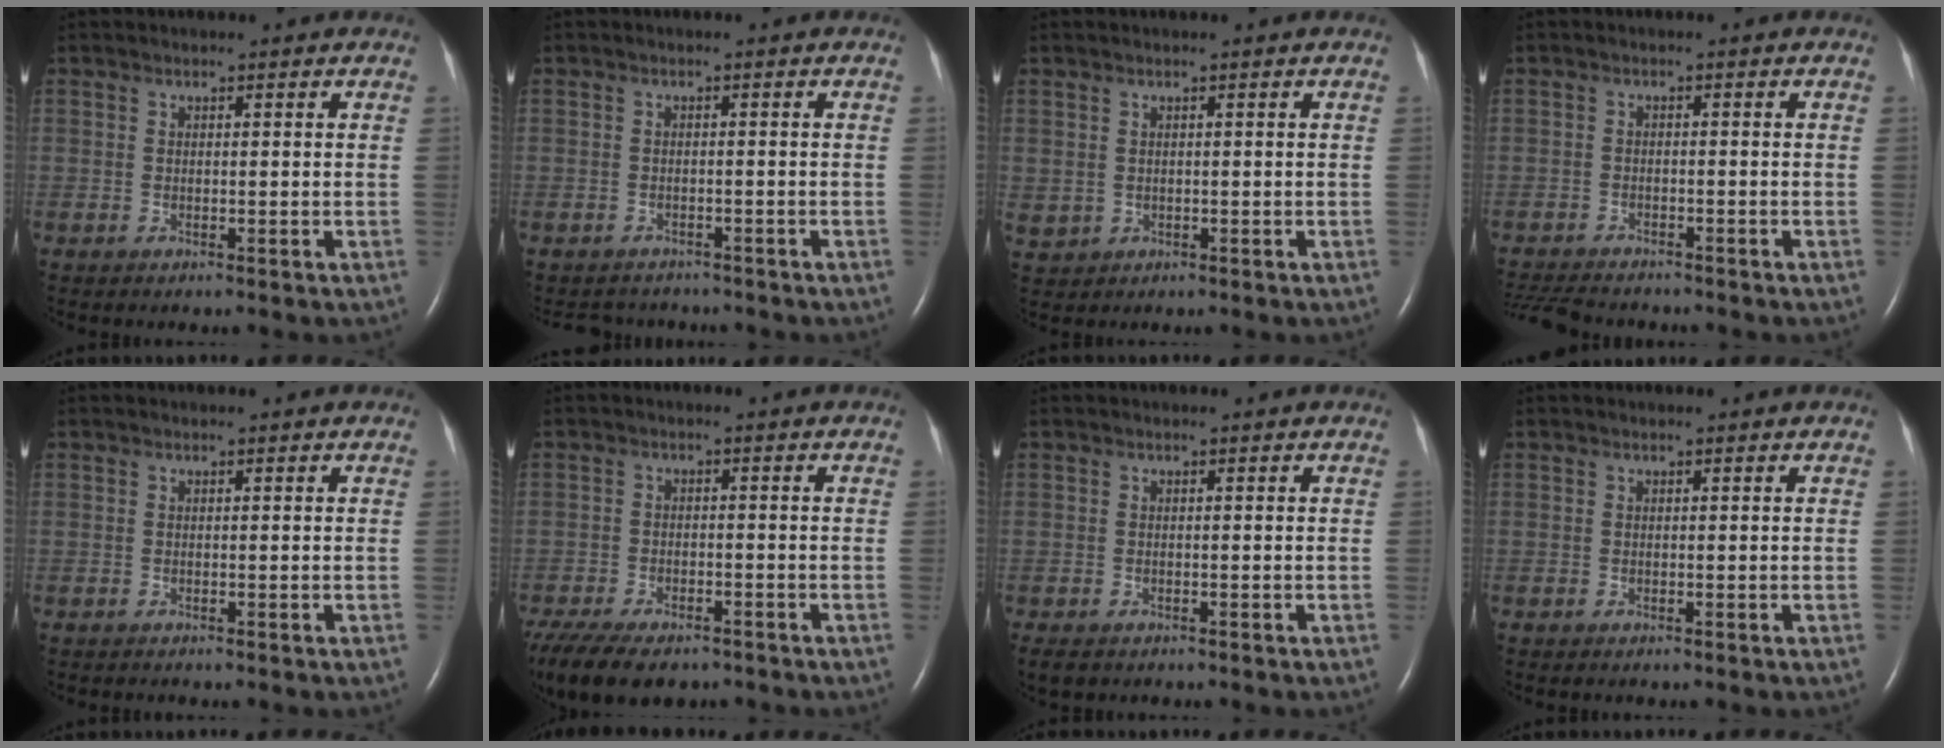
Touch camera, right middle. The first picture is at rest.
{"total": 4.0, "force": [-3.7, 1.5, -0.1], "torque": [-0.001, -0.002, -0.050]}
{"total": 2.0, "force": [0.0, 1.9, 0.8], "torque": [-0.022, 0.001, 0.014]}
{"total": 8.2, "force": [-7.4, 1.9, 2.9], "torque": [-0.053, -0.013, -0.116]}
{"total": 0.0}
{"total": 13.5, "force": [-10.0, 5.8, 7.0], "torque": [-0.154, -0.017, -0.148]}
{"total": 2.7, "force": [-1.9, 1.5, 1.1], "torque": [-0.021, -0.005, -0.027]}
{"total": 0.0}